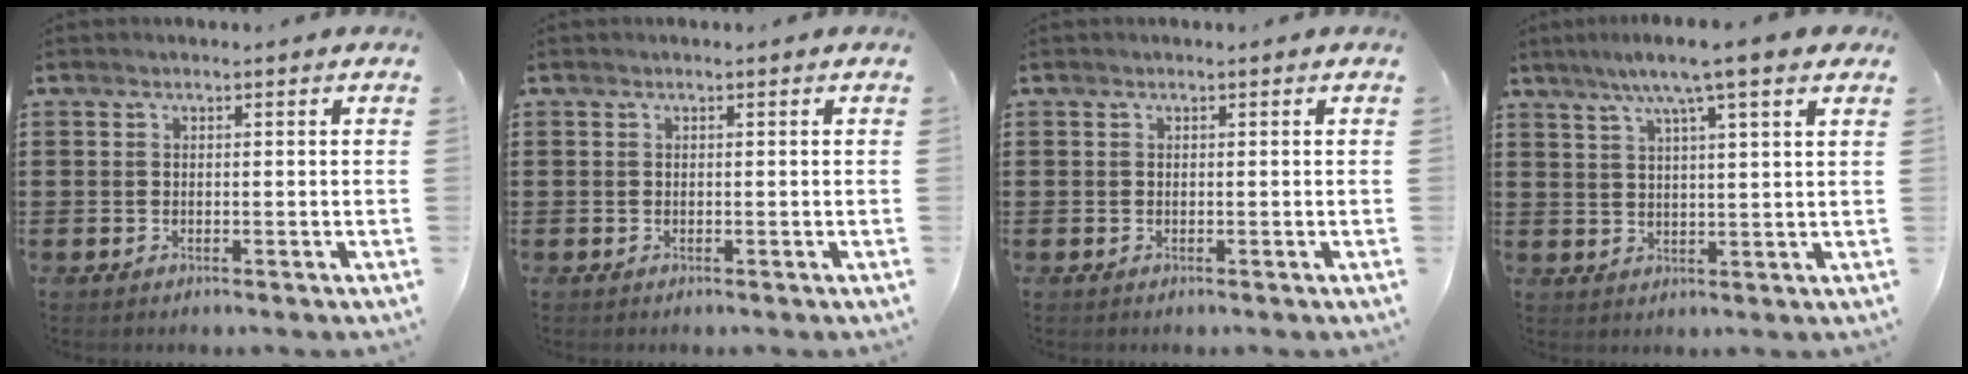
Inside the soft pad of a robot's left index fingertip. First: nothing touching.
{"total": 0.0}
{"total": 0.0}
{"total": 7.3, "force": [5.1, -0.2, 5.2], "torque": [-0.115, -0.009, 0.086]}